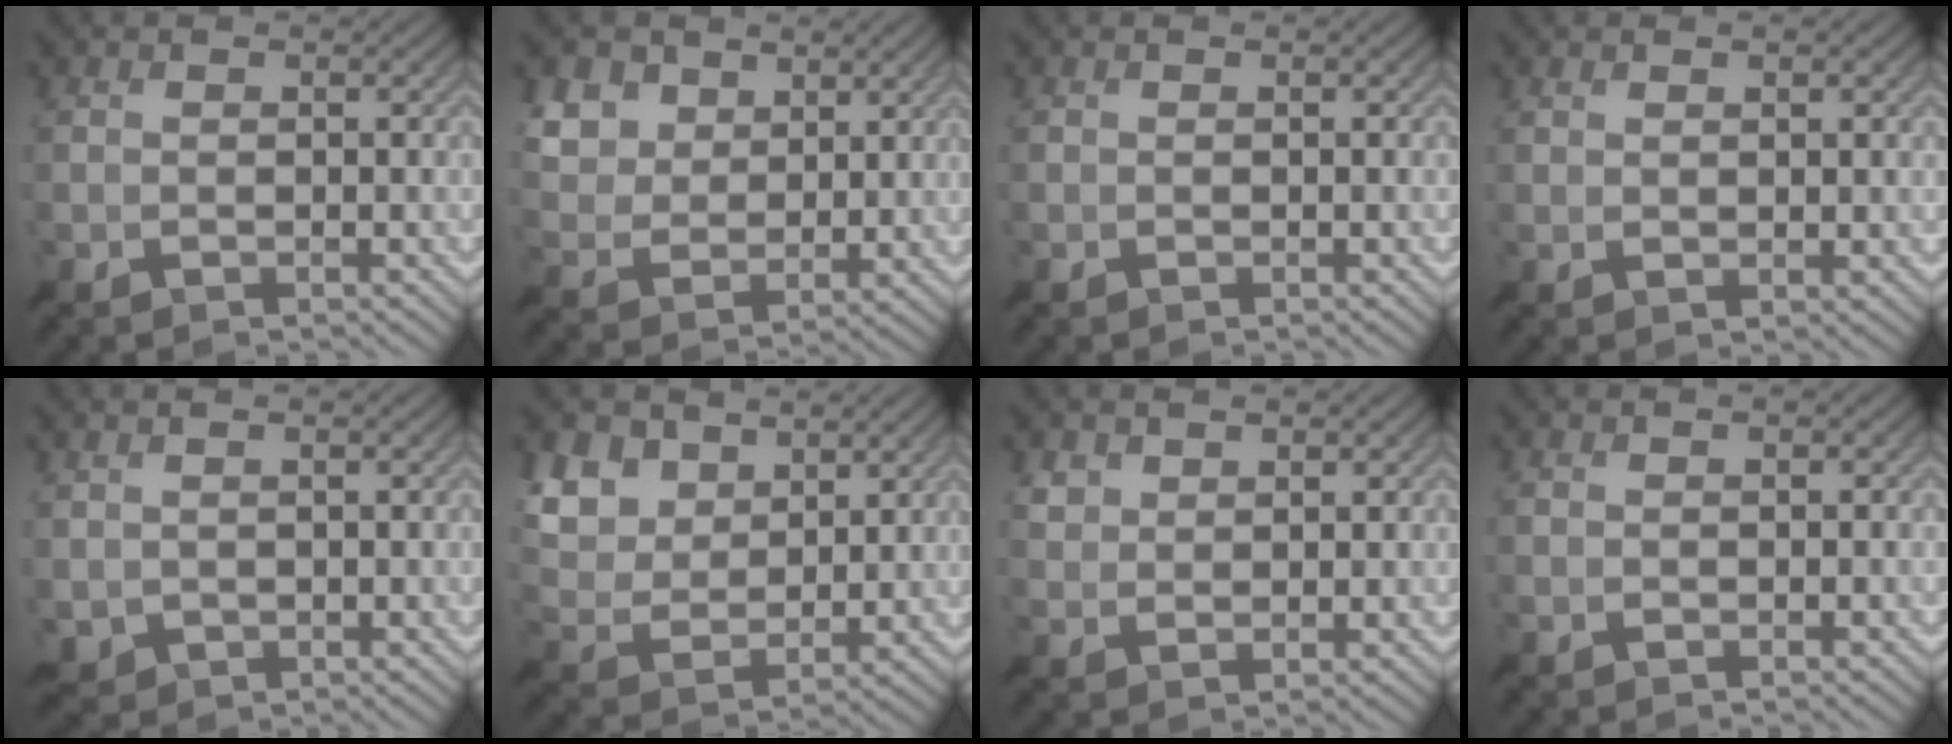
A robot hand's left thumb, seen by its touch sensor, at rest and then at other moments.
{"total": 7.9, "force": [5.1, 3.9, 4.7], "torque": [-0.148, 0.046, 0.108]}
{"total": 0.0}
{"total": 2.2, "force": [1.4, -1.7, -0.3], "torque": [0.023, 0.019, 0.018]}
{"total": 3.7, "force": [2.5, 2.0, 1.9], "torque": [-0.075, 0.010, 0.052]}
{"total": 8.2, "force": [5.9, 2.9, 5.0], "torque": [-0.135, 0.051, 0.120]}
{"total": 3.6, "force": [3.5, -0.4, 0.6], "torque": [-0.016, 0.026, 0.060]}
{"total": 1.4, "force": [0.6, -1.2, -0.3], "torque": [0.021, 0.013, 0.005]}